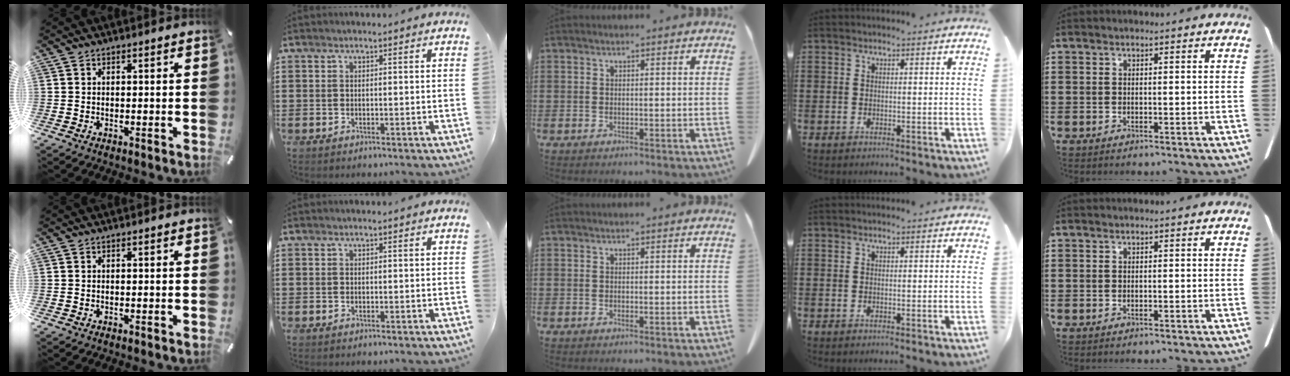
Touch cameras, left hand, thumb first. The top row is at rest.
{}